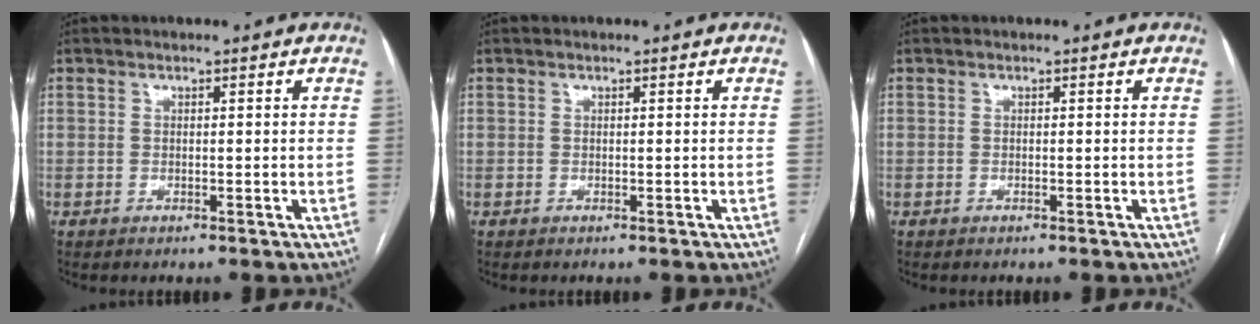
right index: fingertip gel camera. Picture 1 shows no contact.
{"total": 0.0}
{"total": 0.0}